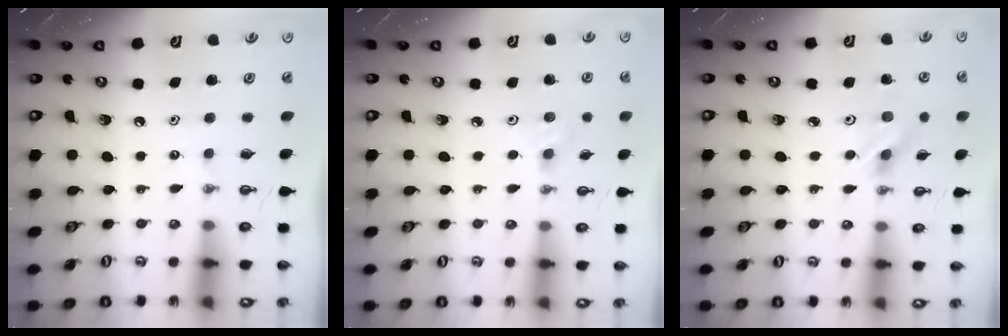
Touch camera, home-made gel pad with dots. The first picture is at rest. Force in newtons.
{"total": 2.6, "press": 2.5, "slide": 0.8}
{"total": 3.0, "press": 3.0, "slide": 0.4}